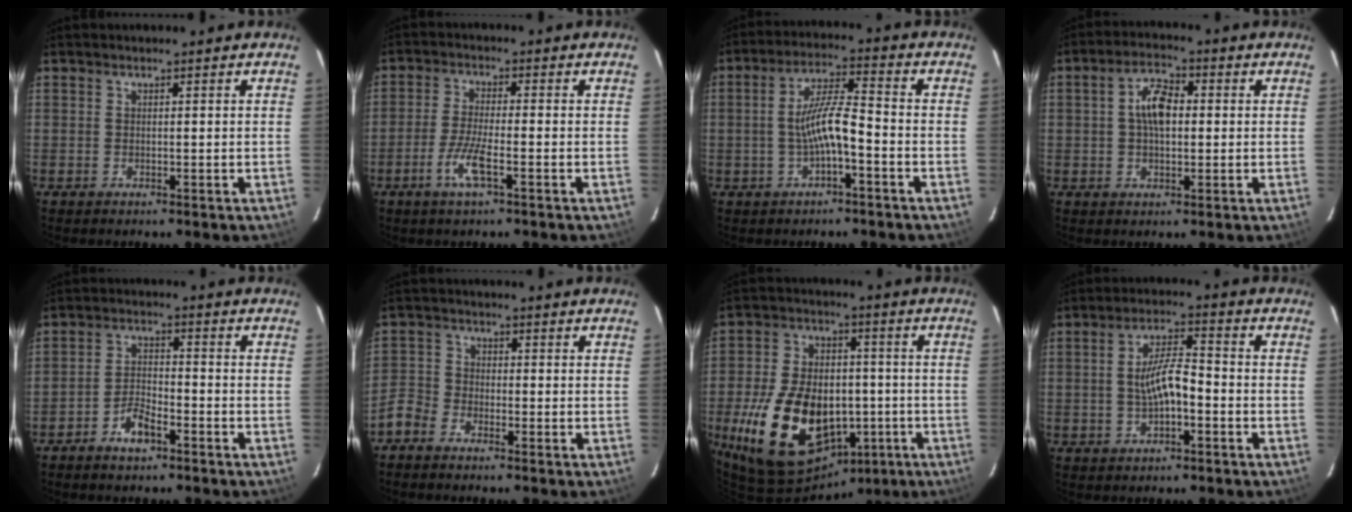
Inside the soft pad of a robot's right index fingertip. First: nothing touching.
{"total": 5.7, "force": [-2.8, 0.7, 5.0], "torque": [-0.111, -0.005, -0.058]}
{"total": 7.4, "force": [-2.3, 1.3, 6.9], "torque": [-0.139, 0.011, -0.038]}
{"total": 6.4, "force": [0.5, 3.5, 5.3], "torque": [-0.100, 0.018, 0.009]}
{"total": 4.7, "force": [-3.5, 1.8, 2.6], "torque": [-0.063, 0.008, -0.066]}
{"total": 3.9, "force": [-3.1, 2.3, 0.8], "torque": [-0.018, 0.009, -0.073]}
{"total": 20.9, "force": [-6.8, 13.6, 14.4], "torque": [-0.298, 0.009, -0.087]}
{"total": 6.8, "force": [-1.7, 2.3, 6.2], "torque": [-0.118, 0.013, -0.025]}